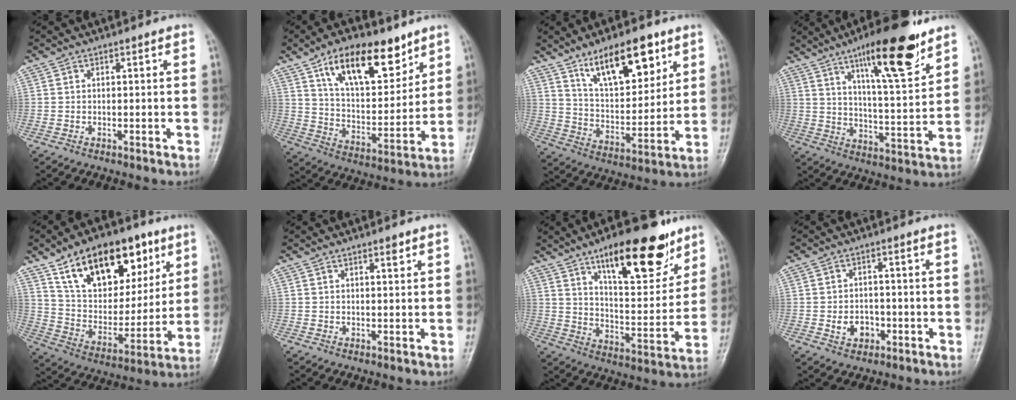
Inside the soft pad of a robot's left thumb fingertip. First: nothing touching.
{"total": 18.0, "force": [10.7, 8.4, 11.7], "torque": [-0.144, -0.051, 0.187]}
{"total": 15.9, "force": [9.6, 6.7, 10.8], "torque": [-0.135, -0.048, 0.171]}
{"total": 17.4, "force": [10.8, 4.0, 13.0], "torque": [-0.180, -0.058, 0.175]}
{"total": 23.2, "force": [12.5, 13.0, 14.6], "torque": [-0.185, -0.030, 0.217]}
{"total": 1.5, "force": [1.0, 0.4, 1.0], "torque": [-0.010, -0.005, 0.015]}
{"total": 20.2, "force": [12.6, 7.2, 14.1], "torque": [-0.163, -0.065, 0.201]}
{"total": 4.4, "force": [-1.3, 3.5, 2.3], "torque": [-0.020, 0.010, -0.019]}